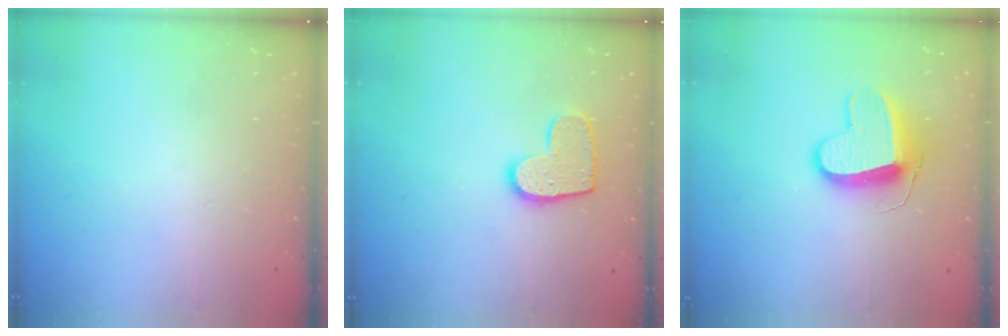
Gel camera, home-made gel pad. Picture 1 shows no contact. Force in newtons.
{"total": 11.2, "press": 11.2, "slide": 0.6}
{"total": 10.6, "press": 10.6, "slide": 0.4}